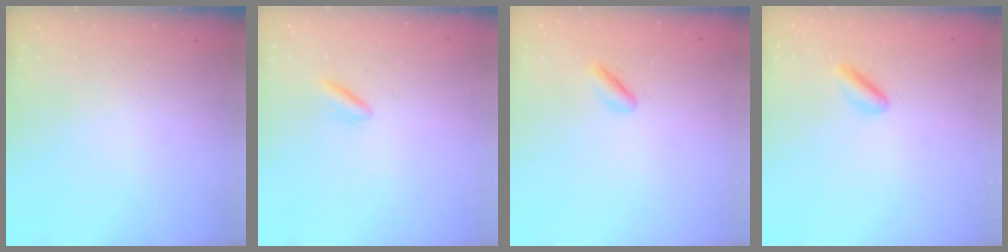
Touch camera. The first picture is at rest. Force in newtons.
{"total": 2.9, "press": 2.7, "slide": 1.1}
{"total": 1.9, "press": 1.6, "slide": 0.9}
{"total": 2.5, "press": 2.5, "slide": 0.5}